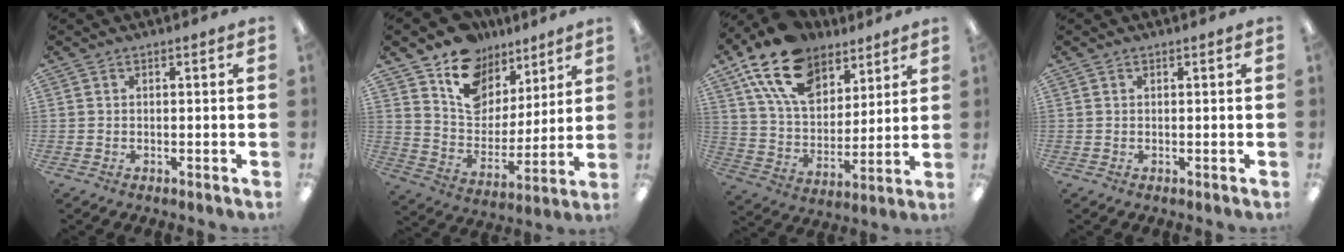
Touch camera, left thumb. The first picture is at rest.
{"total": 14.2, "force": [9.2, 9.7, 4.7], "torque": [-0.092, -0.058, 0.176]}
{"total": 18.9, "force": [12.2, 10.9, 9.5], "torque": [-0.184, -0.051, 0.226]}
{"total": 0.0}